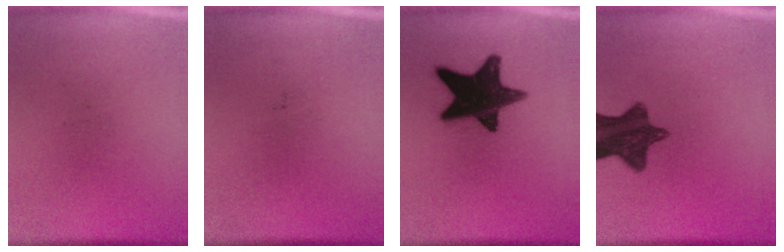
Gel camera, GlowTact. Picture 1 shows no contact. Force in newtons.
{"total": 0.0}
{"total": 17.6}
{"total": 11.6}